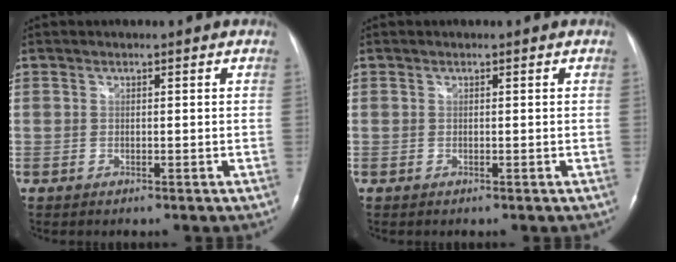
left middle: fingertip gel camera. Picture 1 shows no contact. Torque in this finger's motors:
{"motor_torque": [-0.06, 0.04, 0.06, 0.00]}